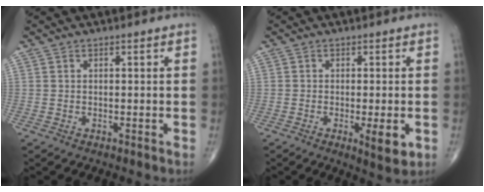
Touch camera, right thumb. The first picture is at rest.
{"total": 5.0, "force": [-1.4, 1.3, 4.6], "torque": [-0.067, -0.011, -0.020]}